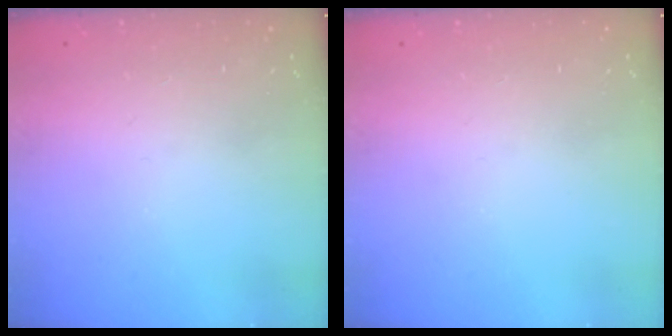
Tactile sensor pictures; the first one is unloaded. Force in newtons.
{"total": 0.0}